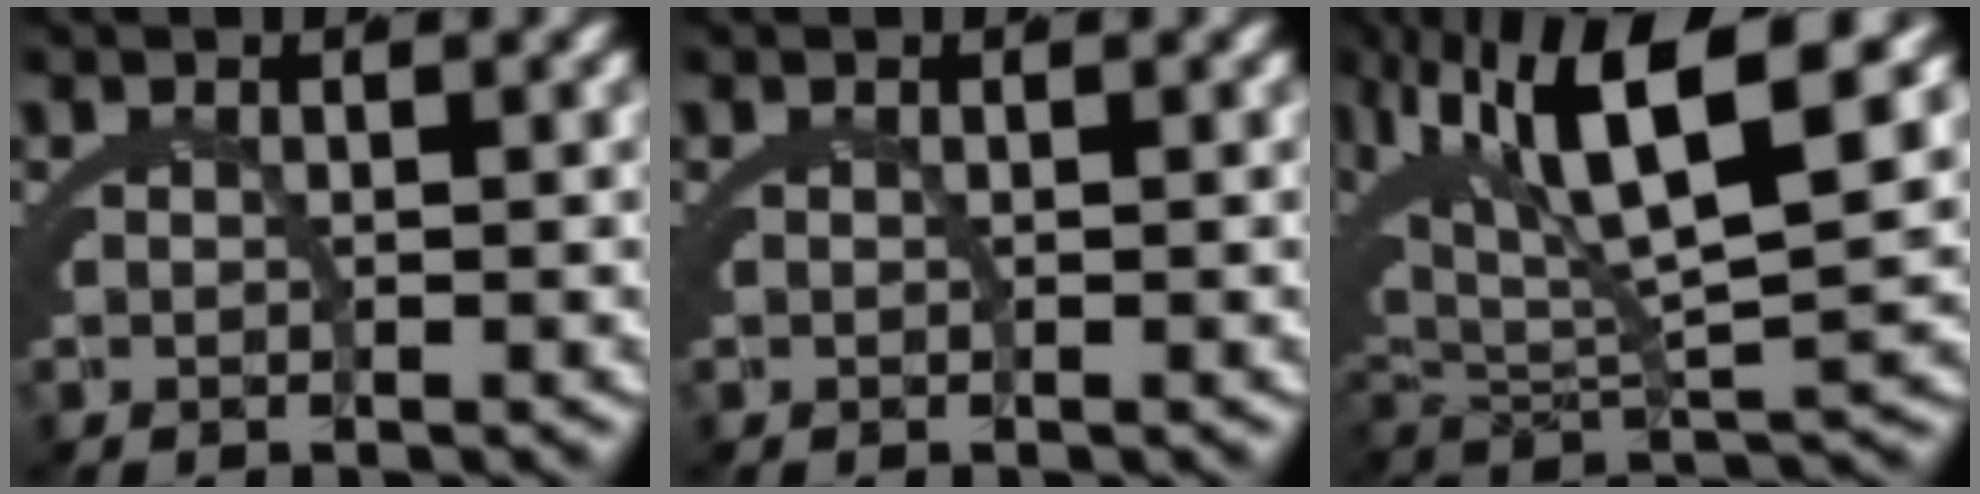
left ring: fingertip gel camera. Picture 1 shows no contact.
{"total": 0.0}
{"total": 12.3, "force": [4.7, 5.4, 10.0], "torque": [-0.190, 0.004, 0.080]}